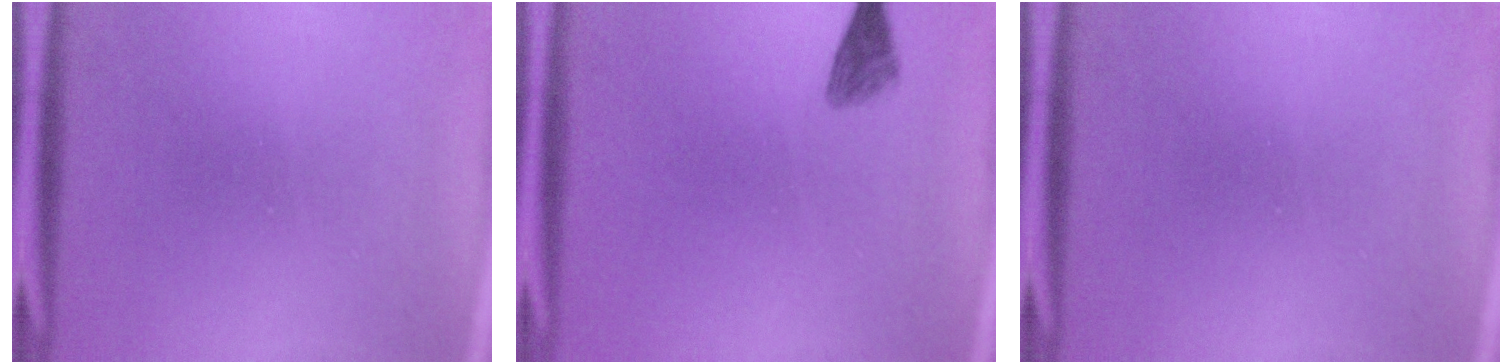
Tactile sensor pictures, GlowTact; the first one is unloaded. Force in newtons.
{"total": 1.9}
{"total": 0.0}